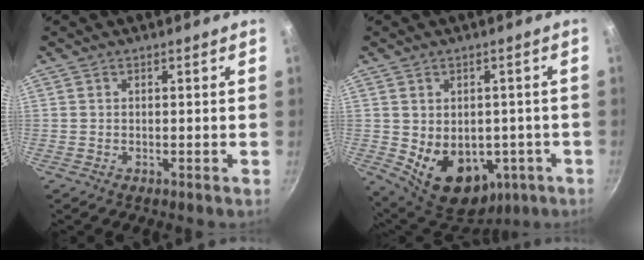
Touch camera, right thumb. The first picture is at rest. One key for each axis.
{"total": 14.1, "fx": -2.9, "fy": 10.2, "fz": 9.2, "tx": -0.103, "ty": -0.006, "tz": -0.009}